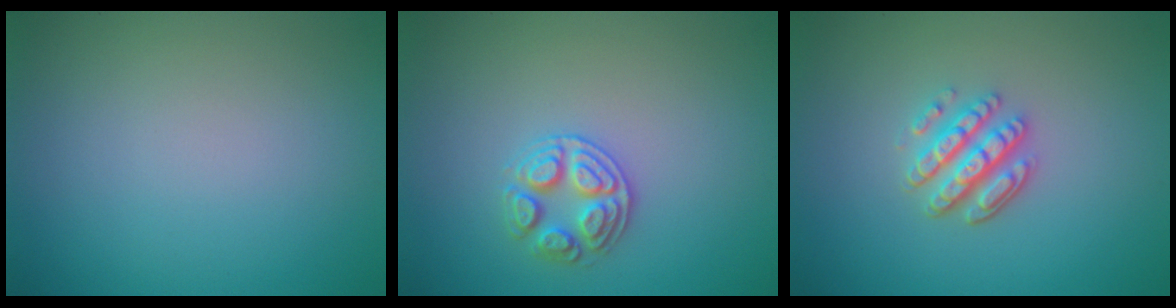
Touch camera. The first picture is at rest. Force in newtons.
{"total": 2.7, "press": 2.6, "slide": 0.4}
{"total": 3.5, "press": 3.1, "slide": 1.7}